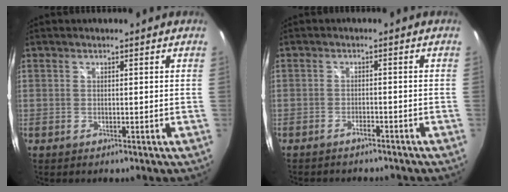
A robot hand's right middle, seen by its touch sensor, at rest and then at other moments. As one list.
[{"total": 3.3, "force": [-3.0, 0.9, 1.1], "torque": [-0.036, -0.005, -0.046]}]